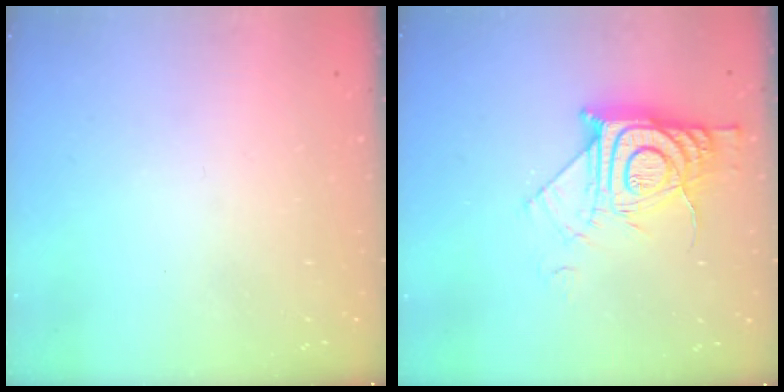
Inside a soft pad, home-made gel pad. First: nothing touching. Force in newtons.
{"total": 13.0, "press": 12.9, "slide": 1.1}